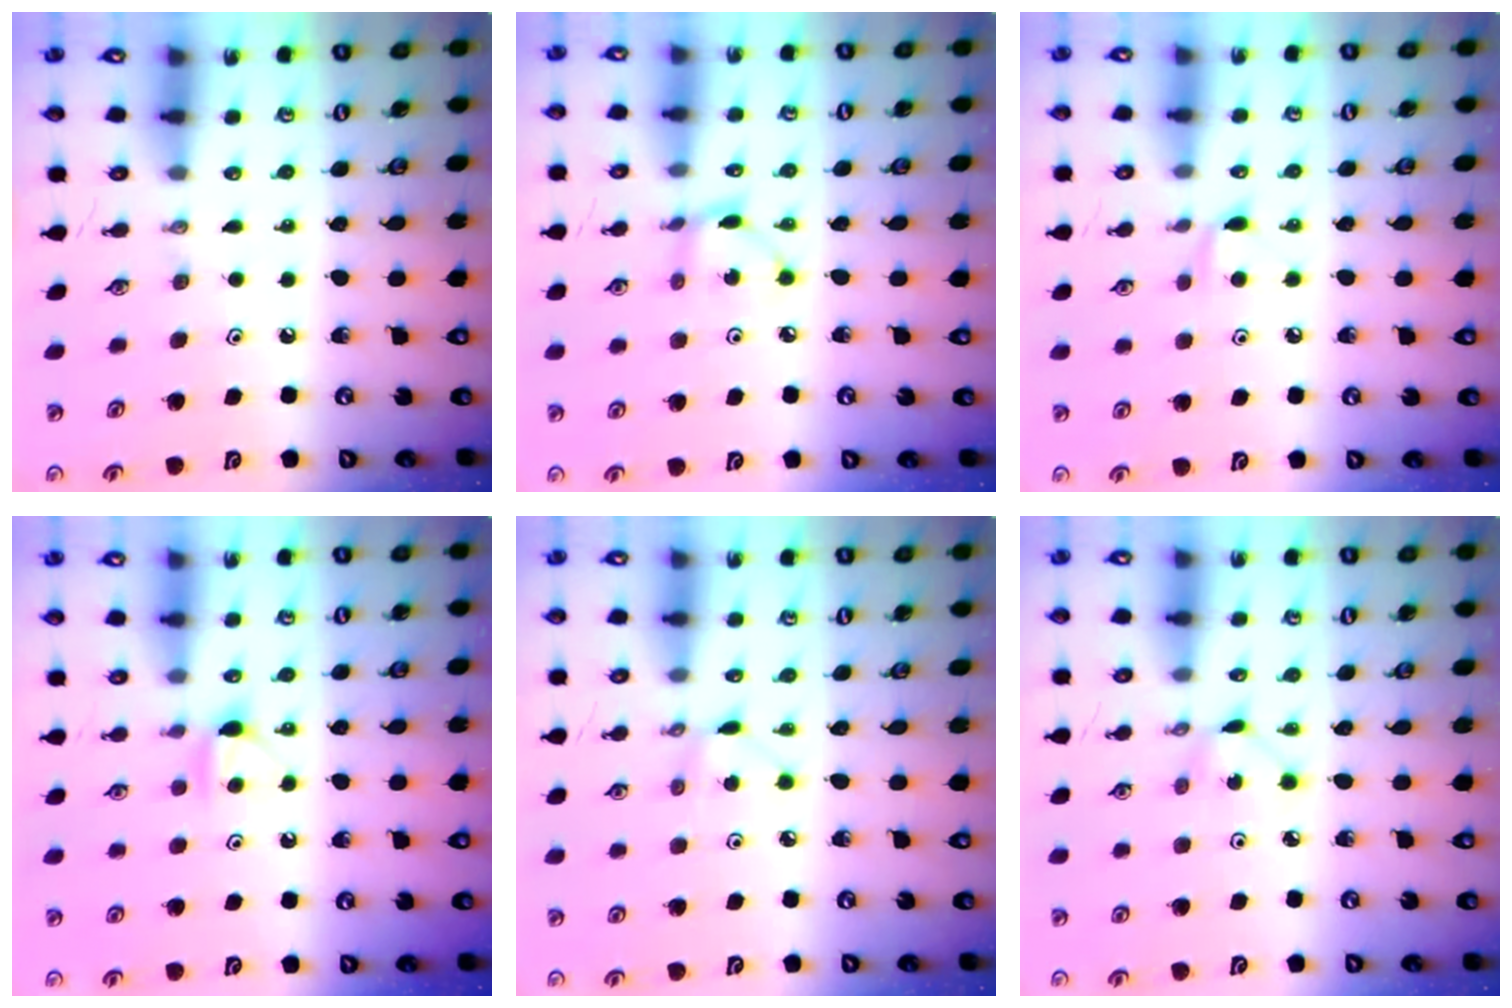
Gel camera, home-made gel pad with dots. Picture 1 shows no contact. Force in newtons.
{"total": 2.6, "press": 2.6, "slide": 0.2}
{"total": 5.7, "press": 5.7, "slide": 0.8}
{"total": 6.1, "press": 6.1, "slide": 0.6}
{"total": 2.1, "press": 2.1, "slide": 0.3}
{"total": 1.8, "press": 1.8, "slide": 0.3}